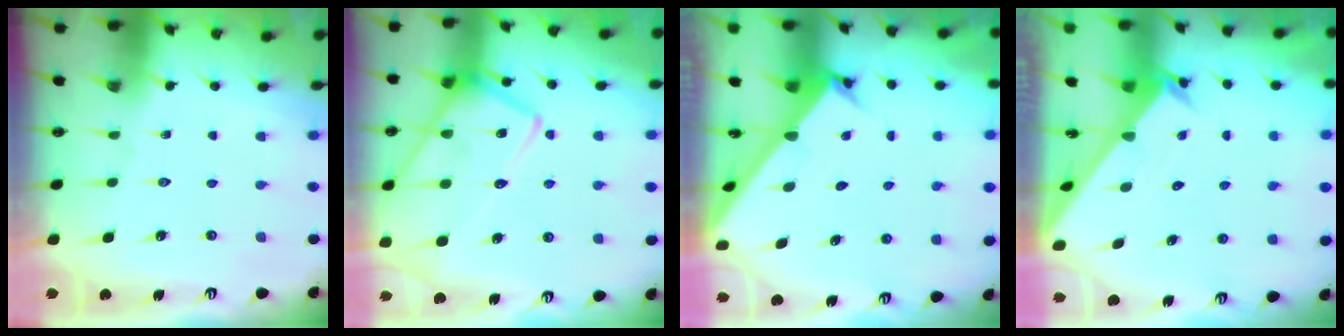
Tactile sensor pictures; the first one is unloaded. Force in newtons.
{"total": 18.9, "press": 18.8, "slide": 1.4}
{"total": 1.8, "press": 1.8, "slide": 0.2}
{"total": 2.2, "press": 2.2, "slide": 0.1}